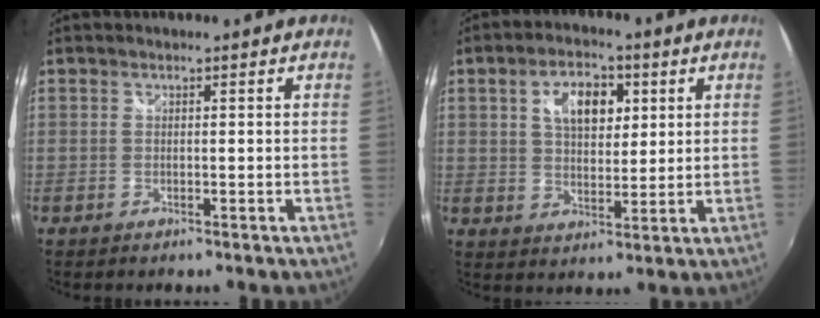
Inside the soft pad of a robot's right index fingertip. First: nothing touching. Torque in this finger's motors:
{"motor_torque": [0.25, 0.07, 0.19, 0.09]}